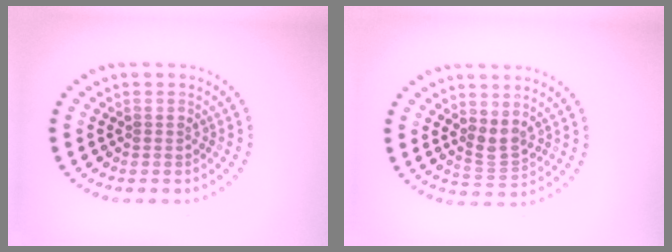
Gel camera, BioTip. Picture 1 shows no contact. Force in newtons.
{"total": 2.1, "press": 1.7, "slide": 1.2}